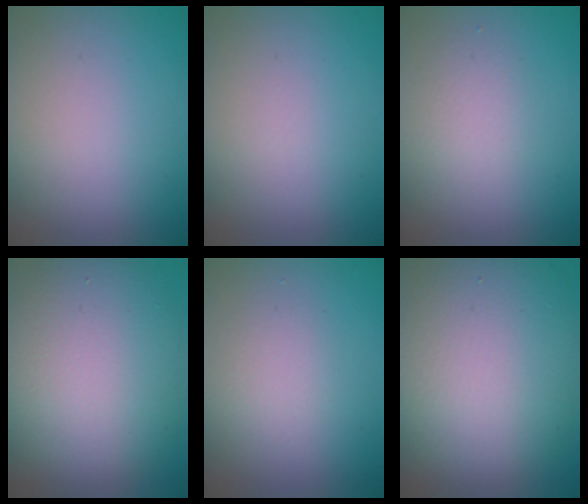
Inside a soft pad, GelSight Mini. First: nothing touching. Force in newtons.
{"total": 0.0}
{"total": 1.6, "press": 1.6, "slide": 0.1}
{"total": 10.6, "press": 10.6, "slide": 0.3}
{"total": 1.5, "press": 1.5, "slide": 0.0}
{"total": 12.0, "press": 12.0, "slide": 0.7}